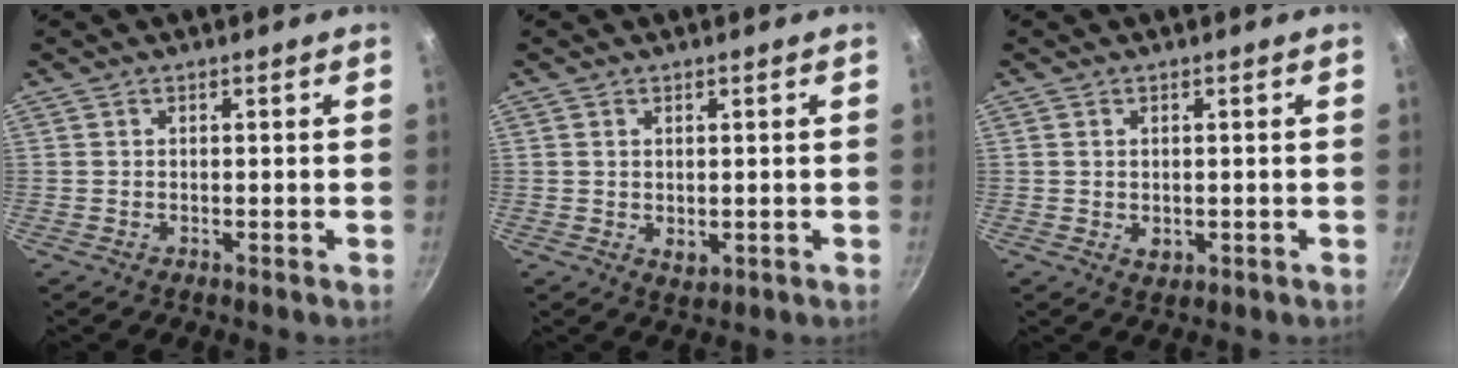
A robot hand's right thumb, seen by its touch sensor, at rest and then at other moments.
{"total": 2.2, "force": [0.3, 1.5, 1.6], "torque": [-0.024, -0.006, 0.006]}
{"total": 2.1, "force": [0.0, 1.6, 1.4], "torque": [-0.022, -0.003, 0.003]}